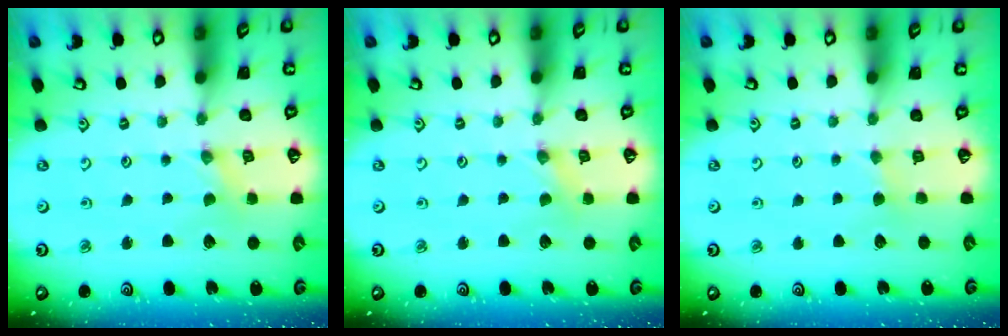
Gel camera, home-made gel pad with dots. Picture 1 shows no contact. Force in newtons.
{"total": 1.0, "press": 1.0, "slide": 0.2}
{"total": 2.2, "press": 2.2, "slide": 0.5}